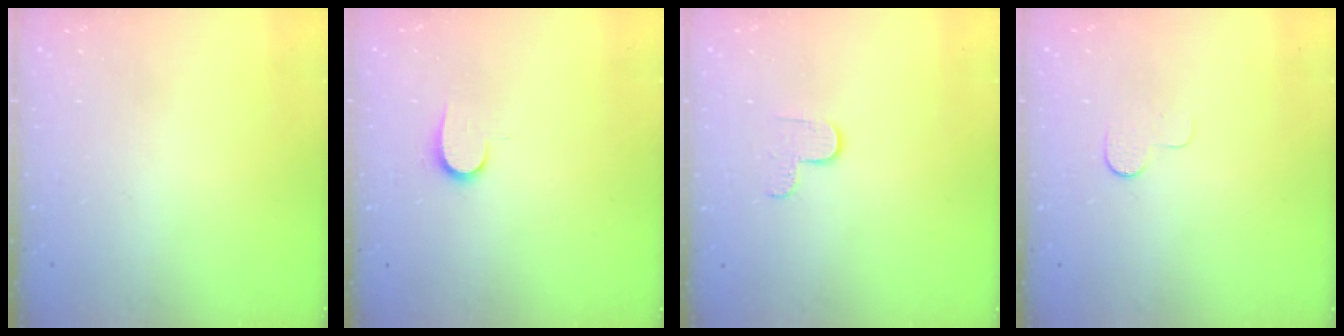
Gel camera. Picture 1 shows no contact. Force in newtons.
{"total": 6.7, "press": 6.6, "slide": 0.7}
{"total": 2.9, "press": 2.9, "slide": 0.3}
{"total": 3.9, "press": 3.9, "slide": 0.3}